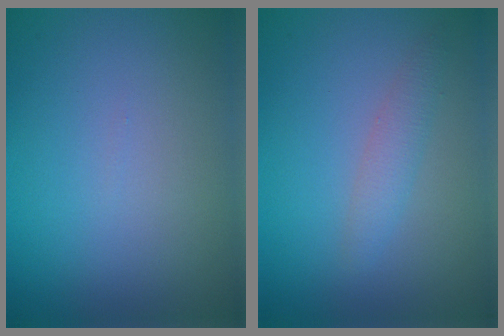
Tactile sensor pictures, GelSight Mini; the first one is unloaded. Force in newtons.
{"total": 1.7, "press": 1.7, "slide": 0.1}